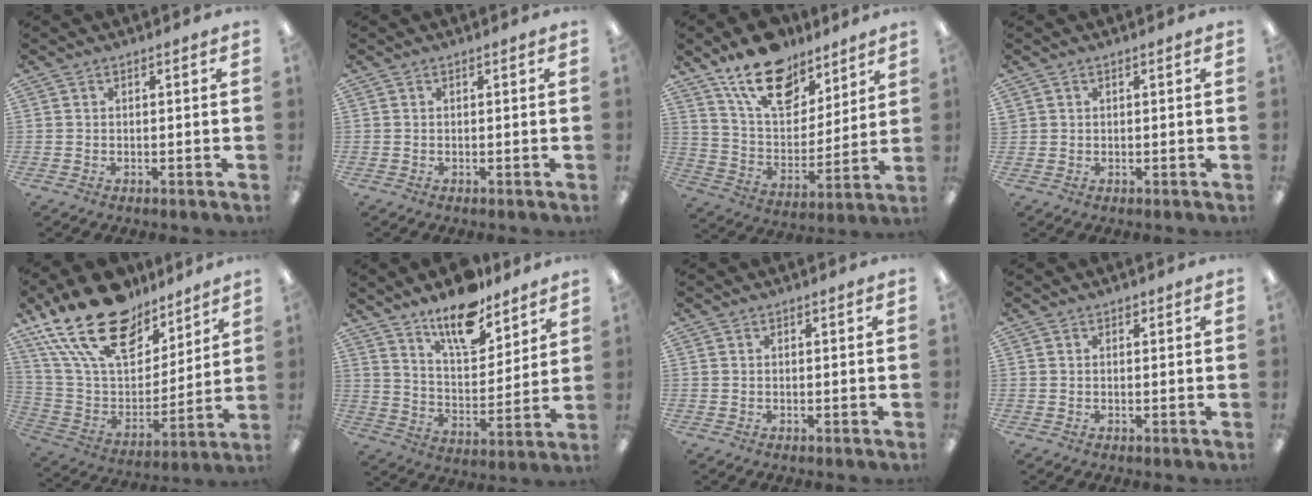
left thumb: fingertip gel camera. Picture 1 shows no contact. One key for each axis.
{"total": 0.0}
{"total": 18.2, "fx": 13.3, "fy": 9.1, "fz": 8.4, "tx": -0.147, "ty": -0.075, "tz": 0.238}
{"total": 0.6, "fx": 0.3, "fy": 0.5, "fz": -0.2, "tx": 0.003, "ty": -0.001, "tz": 0.006}
{"total": 23.6, "fx": 16.3, "fy": 11.9, "fz": 12.2, "tx": -0.252, "ty": -0.098, "tz": 0.295}
{"total": 13.6, "fx": 11.1, "fy": 4.8, "fz": 6.3, "tx": -0.100, "ty": -0.073, "tz": 0.196}
{"total": 0.0}
{"total": 0.5, "fx": 0.4, "fy": 0.3, "fz": 0.1, "tx": -0.001, "ty": 0.002, "tz": 0.006}